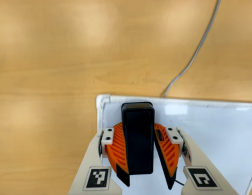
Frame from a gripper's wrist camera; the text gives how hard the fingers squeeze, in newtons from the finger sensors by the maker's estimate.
{"total": 10.5, "left": 12.4, "right": 8.6}